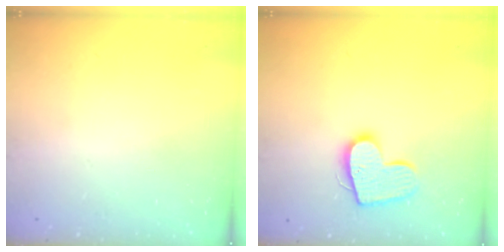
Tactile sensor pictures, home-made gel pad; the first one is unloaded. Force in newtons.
{"total": 13.0, "press": 13.0, "slide": 0.9}